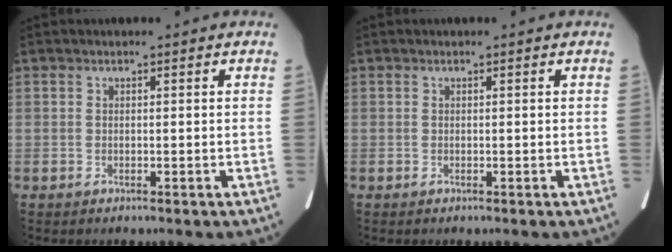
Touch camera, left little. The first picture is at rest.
{"total": 0.0}